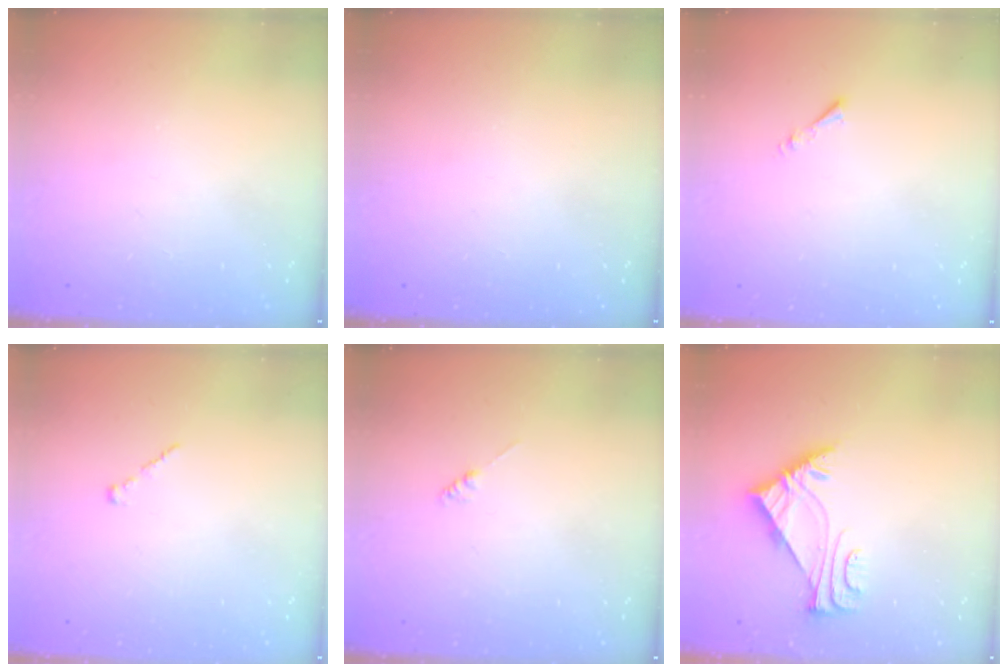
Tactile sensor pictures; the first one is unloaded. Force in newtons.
{"total": 0.0}
{"total": 0.8, "press": 0.7, "slide": 0.3}
{"total": 1.0, "press": 0.8, "slide": 0.5}
{"total": 0.0}
{"total": 5.7, "press": 5.6, "slide": 0.9}